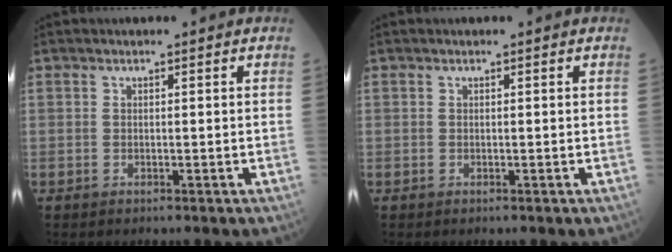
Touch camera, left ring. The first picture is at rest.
{"total": 0.0}